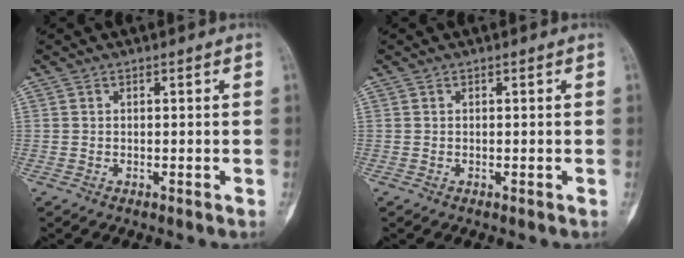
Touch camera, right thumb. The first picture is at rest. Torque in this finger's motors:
{"motor_torque": [0.01, 0.01, 0.02, -0.02, 0.00]}